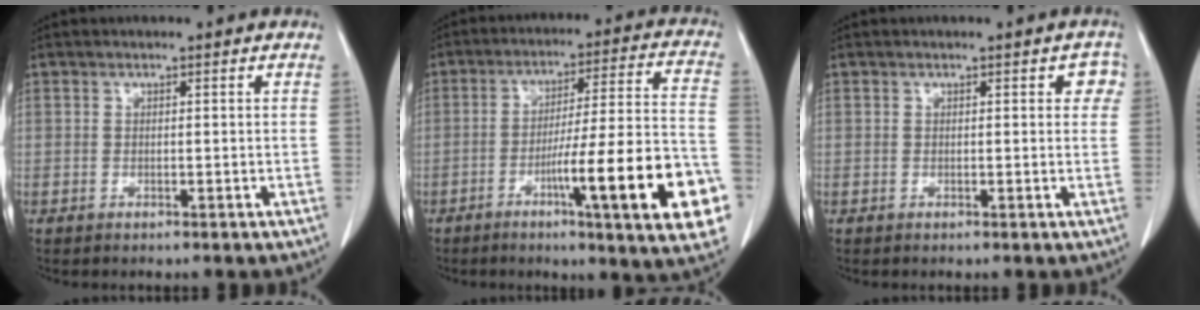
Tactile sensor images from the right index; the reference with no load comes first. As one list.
[{"total": 20.4, "force": [-7.5, 0.7, 19.0], "torque": [-0.218, 0.000, -0.107]}, {"total": 2.6, "force": [0.9, 1.4, 2.0], "torque": [-0.010, 0.010, 0.003]}]